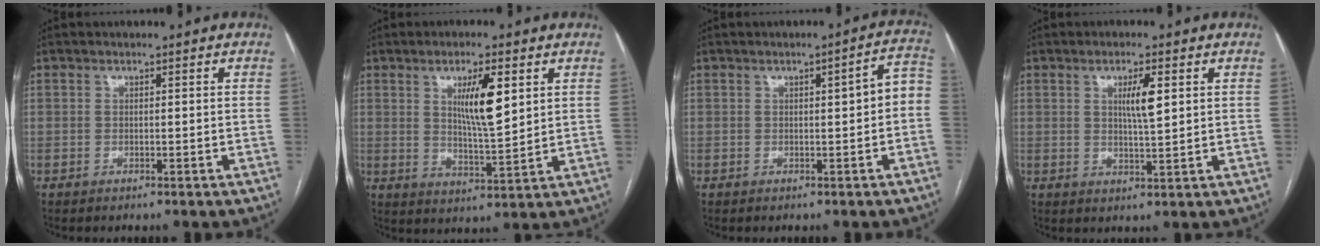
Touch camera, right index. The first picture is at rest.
{"total": 8.2, "force": [2.9, 1.4, 7.5], "torque": [-0.130, -0.006, 0.052]}
{"total": 4.7, "force": [-0.1, 0.8, 4.7], "torque": [-0.055, 0.020, -0.002]}
{"total": 4.5, "force": [1.5, 0.6, 4.2], "torque": [-0.074, -0.002, 0.025]}